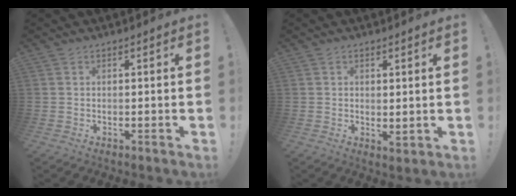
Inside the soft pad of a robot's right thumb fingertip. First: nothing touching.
{"total": 2.0, "force": [1.1, 1.0, 1.3], "torque": [-0.008, -0.010, 0.020]}